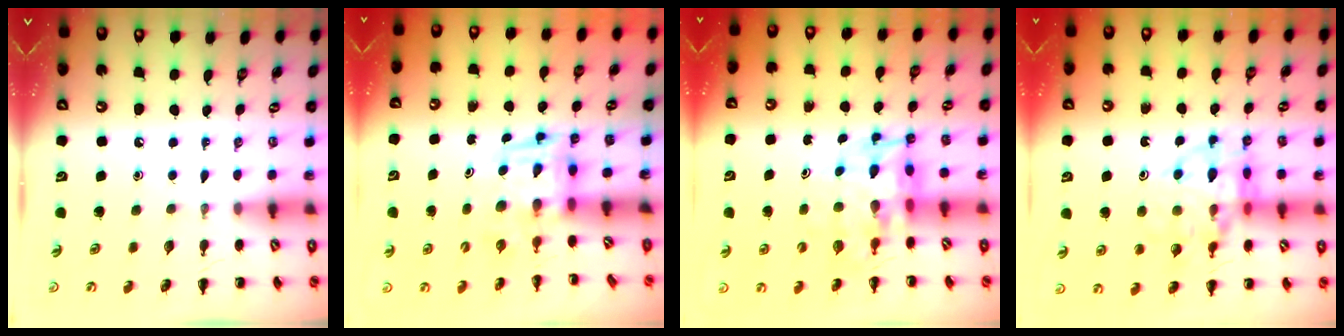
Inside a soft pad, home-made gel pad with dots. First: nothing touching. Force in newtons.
{"total": 3.9, "press": 3.8, "slide": 0.7}
{"total": 8.2, "press": 7.7, "slide": 2.9}
{"total": 14.4, "press": 14.1, "slide": 2.6}